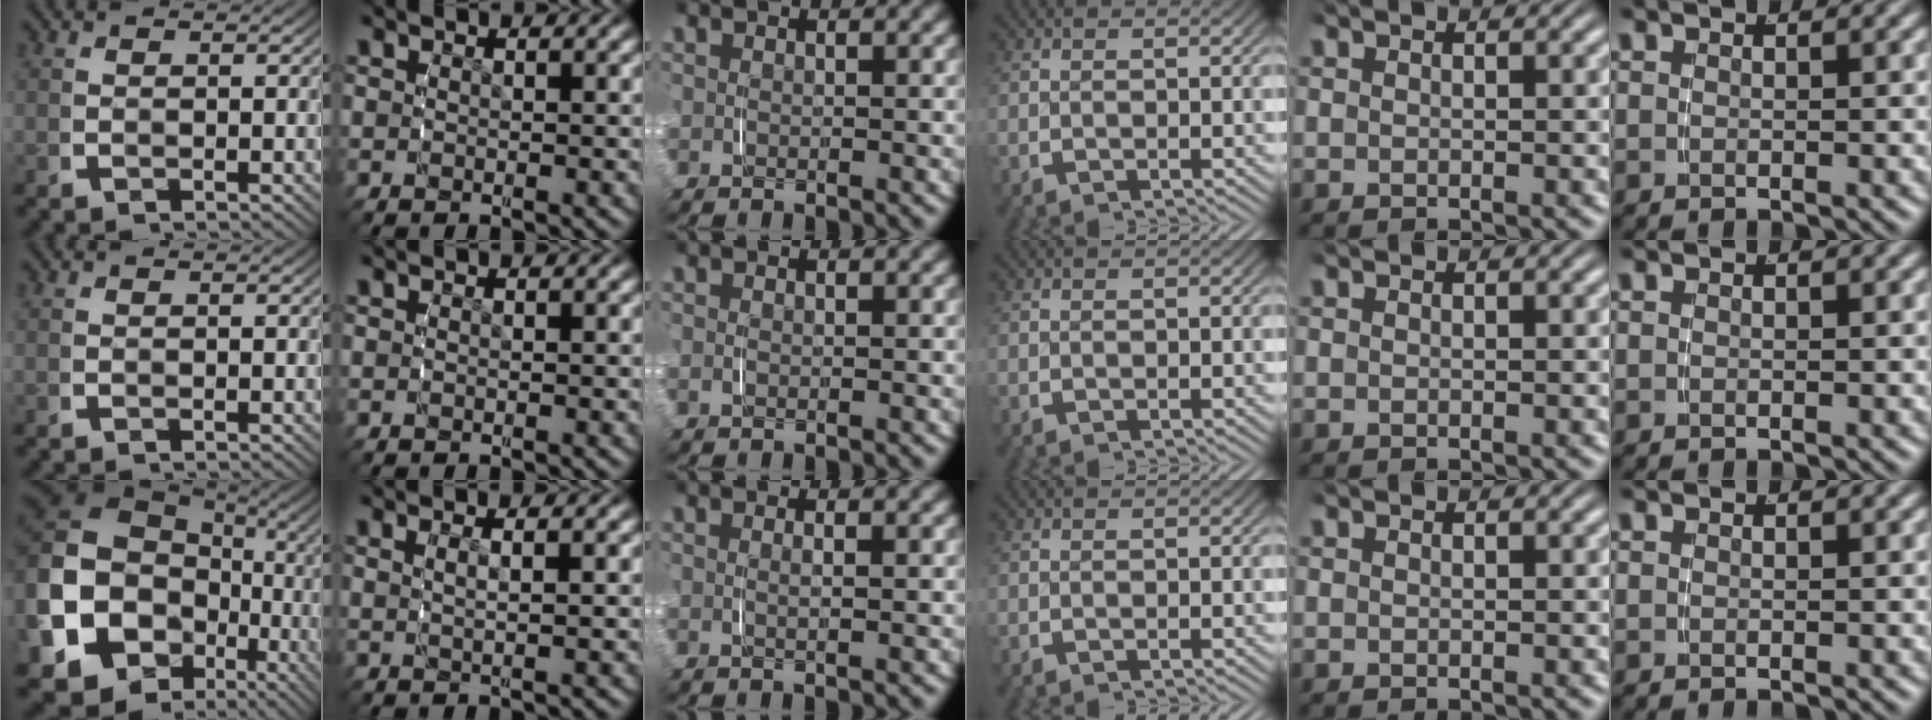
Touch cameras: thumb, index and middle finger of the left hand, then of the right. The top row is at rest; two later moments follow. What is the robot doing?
{"motion": "grasp_and_lifting", "object": "napkin"}